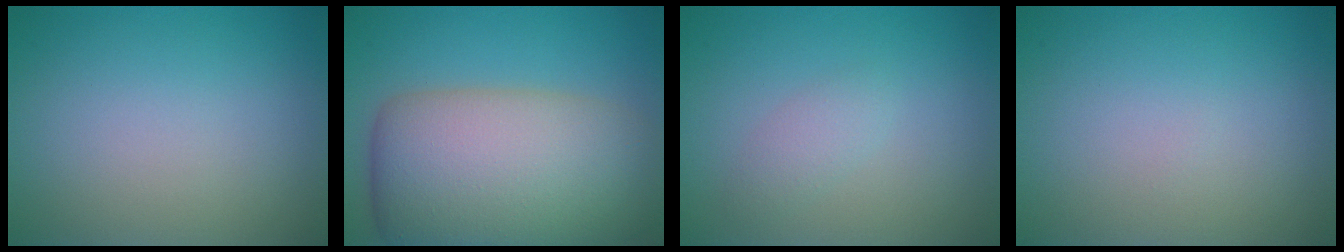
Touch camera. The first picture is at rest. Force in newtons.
{"total": 12.8, "press": 12.8, "slide": 0.5}
{"total": 1.3, "press": 1.3, "slide": 0.0}
{"total": 0.0}